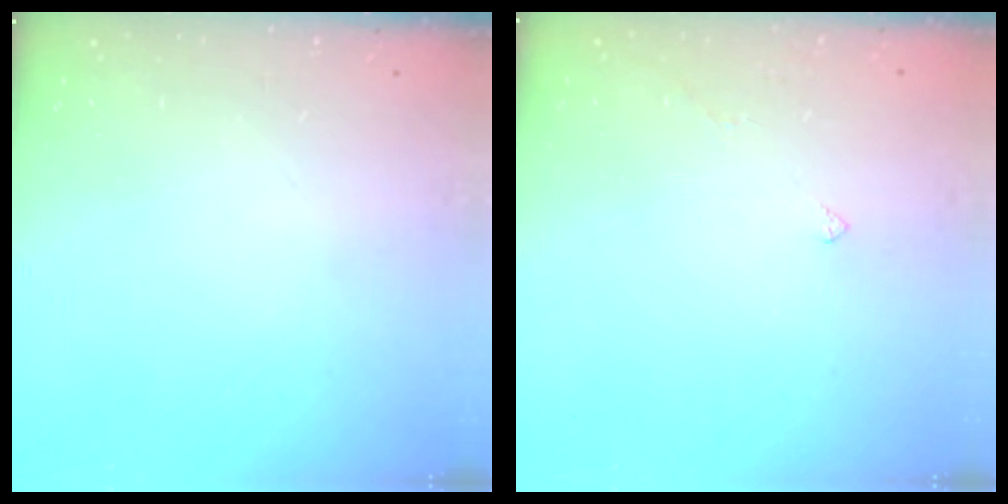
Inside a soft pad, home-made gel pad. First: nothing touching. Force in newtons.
{"total": 1.9, "press": 1.8, "slide": 0.4}